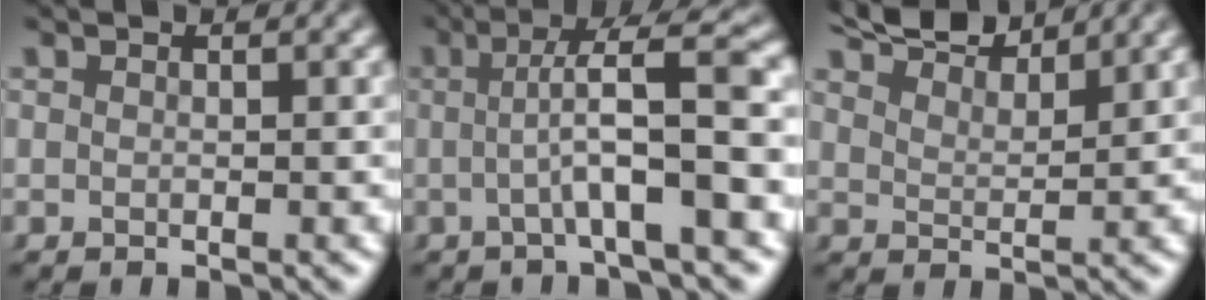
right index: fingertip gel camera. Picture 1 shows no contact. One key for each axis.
{"total": 6.7, "fx": 0.4, "fy": 1.2, "fz": 6.5, "tx": -0.081, "ty": 0.021, "tz": 0.002}
{"total": 6.3, "fx": 5.7, "fy": 1.6, "fz": 2.3, "tx": -0.047, "ty": 0.009, "tz": 0.091}